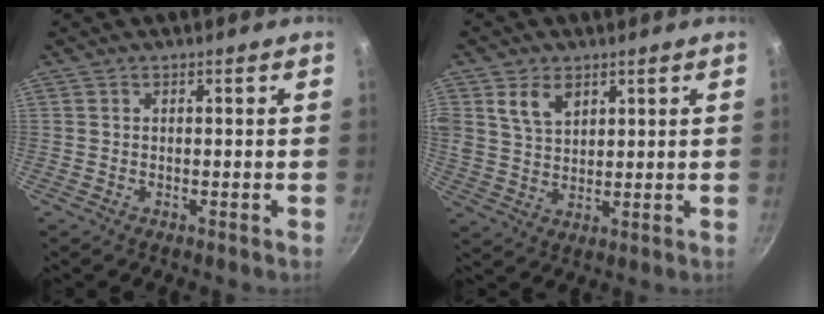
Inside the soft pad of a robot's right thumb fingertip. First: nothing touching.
{"total": 6.3, "force": [3.1, 4.1, 3.6], "torque": [-0.056, -0.015, 0.062]}